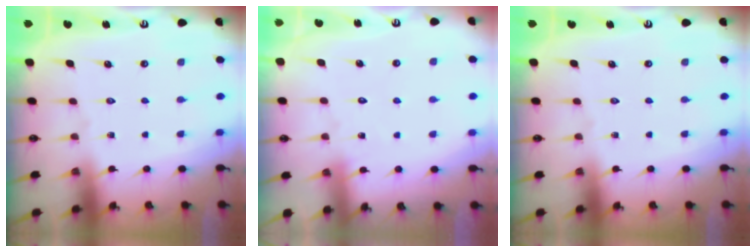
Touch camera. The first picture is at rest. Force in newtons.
{"total": 6.7, "press": 6.7, "slide": 0.3}
{"total": 0.0}